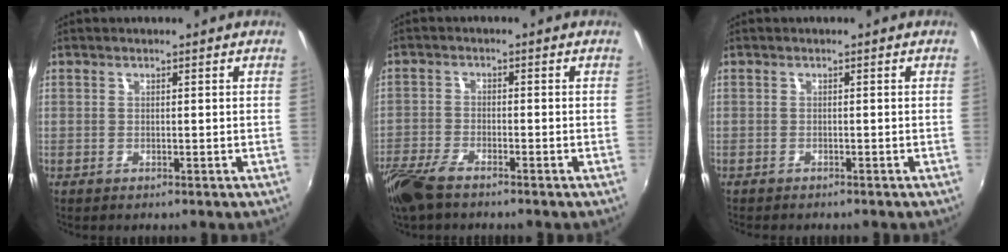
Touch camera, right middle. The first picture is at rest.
{"total": 7.5, "force": [-5.7, 2.2, 4.3], "torque": [-0.116, -0.023, -0.117]}
{"total": 1.6, "force": [-1.5, 0.3, 0.5], "torque": [-0.014, -0.009, -0.021]}